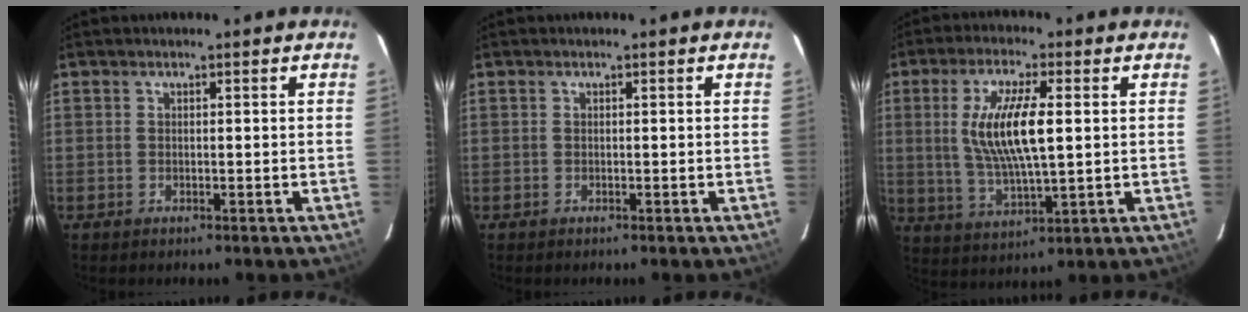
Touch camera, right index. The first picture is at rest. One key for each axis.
{"total": 0.0}
{"total": 12.1, "fx": 1.7, "fy": 3.1, "fz": 11.5, "tx": -0.226, "ty": -0.003, "tz": 0.038}